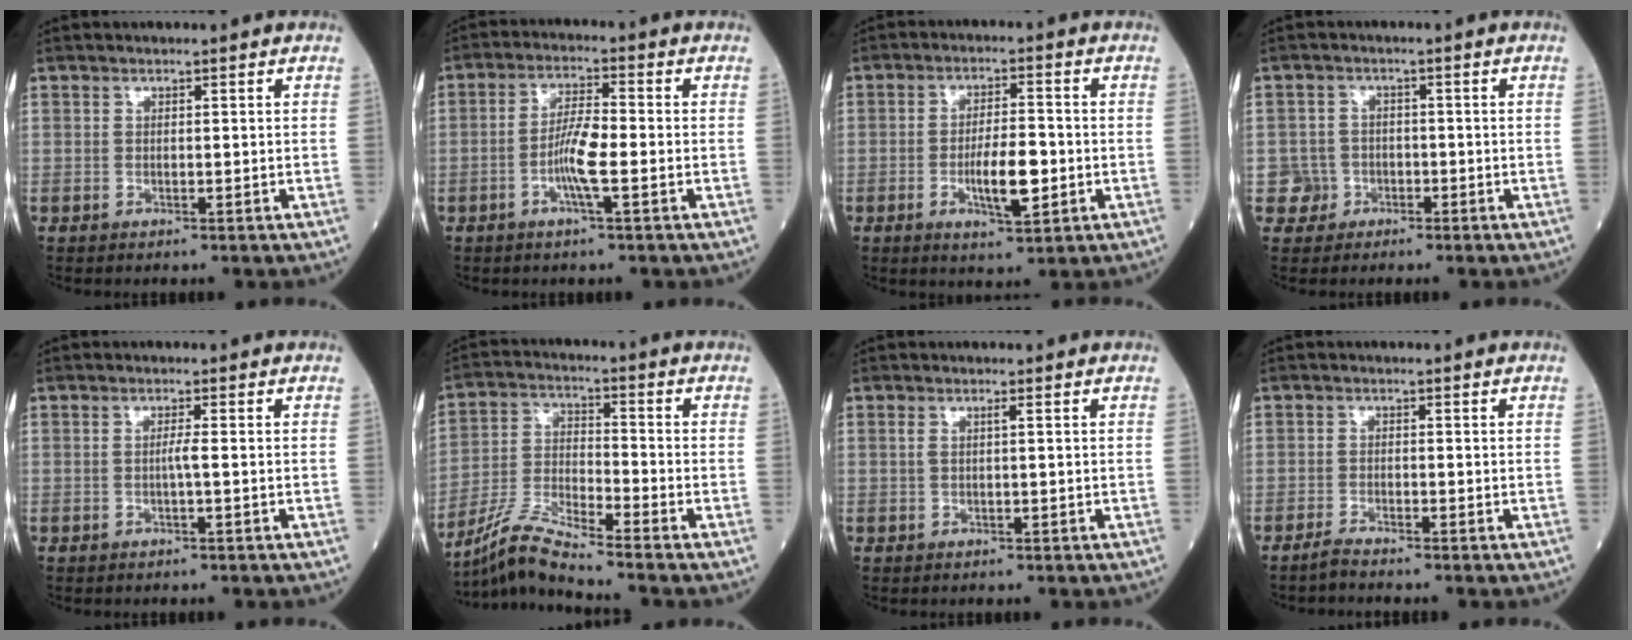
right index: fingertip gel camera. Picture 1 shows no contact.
{"total": 5.7, "force": [-1.7, 0.4, 5.5], "torque": [-0.112, 0.001, -0.034]}
{"total": 6.9, "force": [-1.6, 1.8, 6.4], "torque": [-0.114, -0.002, -0.024]}
{"total": 3.3, "force": [-1.3, 2.9, -0.6], "torque": [0.017, 0.015, -0.026]}
{"total": 1.1, "force": [-0.3, -0.3, 1.1], "torque": [-0.019, 0.000, -0.006]}
{"total": 8.4, "force": [-7.7, -1.6, 2.9], "torque": [-0.074, -0.019, -0.151]}
{"total": 0.9, "force": [0.2, -0.1, 0.8], "torque": [-0.020, 0.006, 0.004]}
{"total": 1.6, "force": [-1.5, -0.4, 0.4], "torque": [-0.017, -0.006, -0.031]}